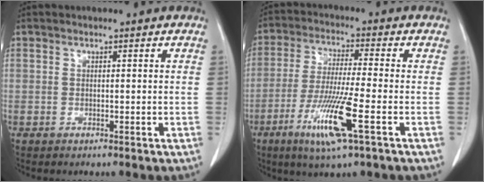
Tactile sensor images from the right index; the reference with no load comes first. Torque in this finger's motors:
{"motor_torque": [0.99, -0.14, 0.35, 0.12]}